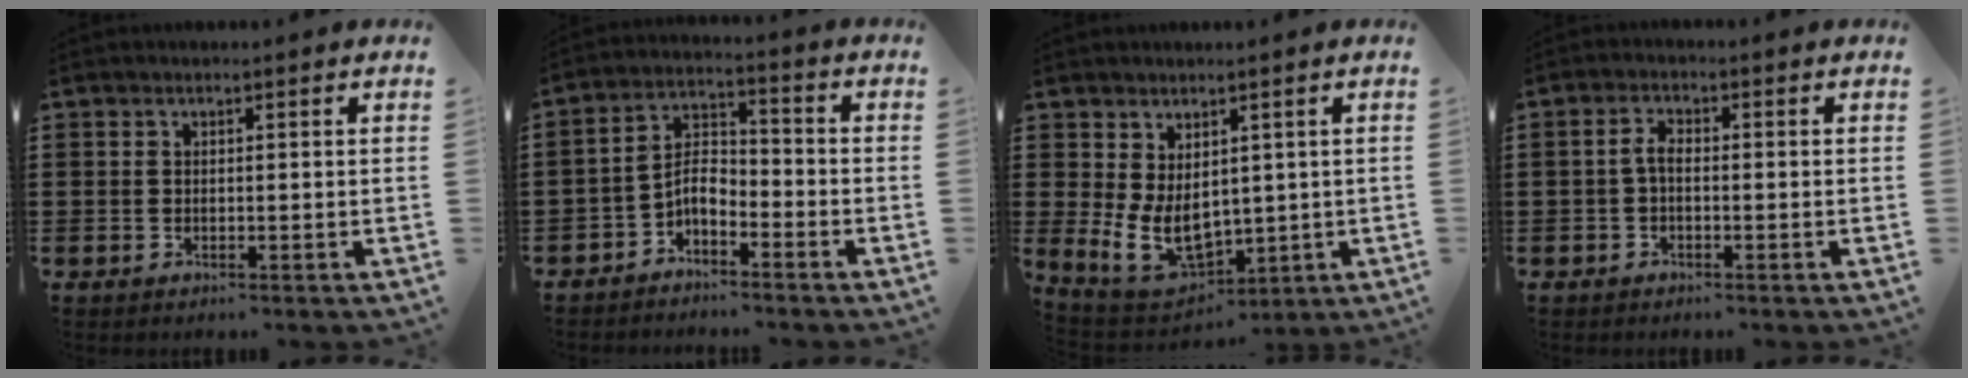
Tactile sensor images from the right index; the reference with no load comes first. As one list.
[{"total": 4.6, "force": [-3.1, 2.0, 2.7], "torque": [-0.068, 0.004, -0.067]}, {"total": 8.1, "force": [0.8, 5.5, 6.0], "torque": [-0.138, -0.011, 0.018]}, {"total": 2.2, "force": [-0.7, 0.9, 1.9], "torque": [-0.044, 0.001, -0.018]}]